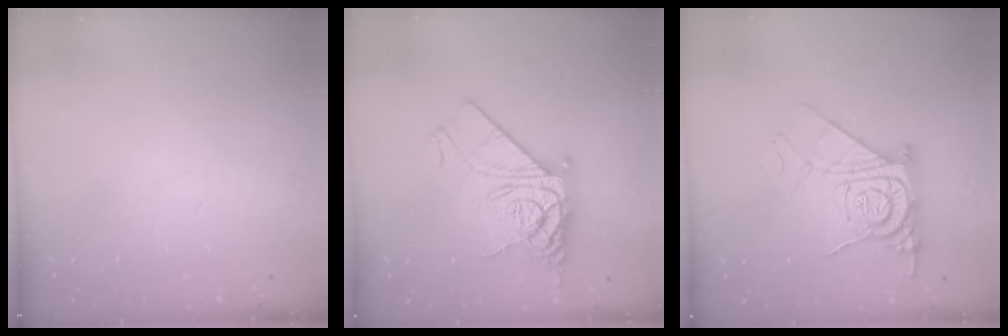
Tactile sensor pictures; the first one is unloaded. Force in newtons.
{"total": 12.9, "press": 12.8, "slide": 1.5}
{"total": 12.8, "press": 12.7, "slide": 1.2}